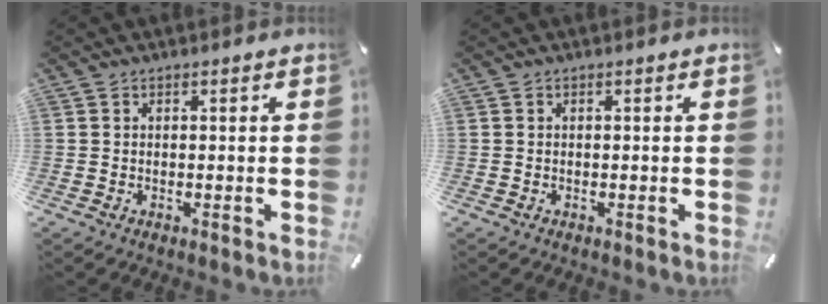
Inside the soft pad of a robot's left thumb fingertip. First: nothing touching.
{"total": 0.0}